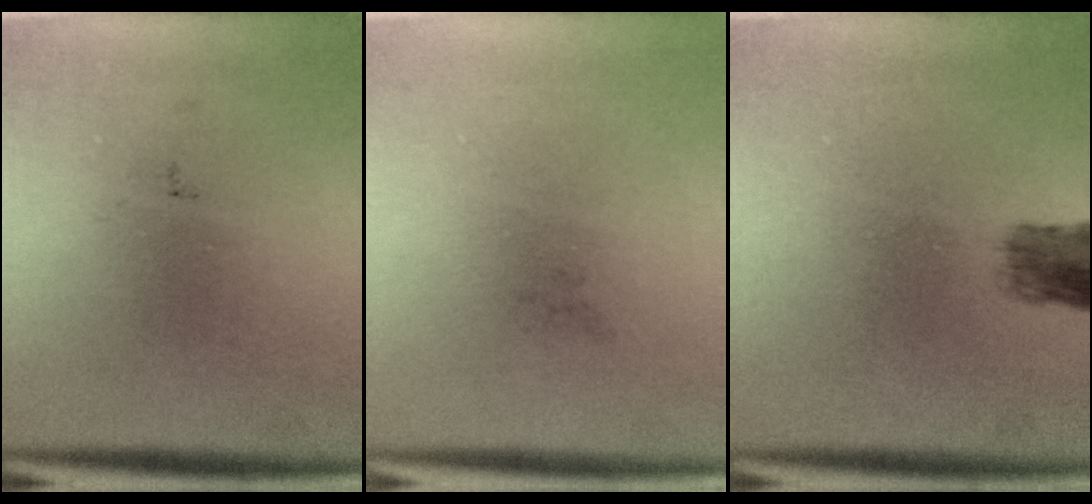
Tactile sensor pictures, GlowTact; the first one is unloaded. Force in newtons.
{"total": 0.0}
{"total": 2.9}